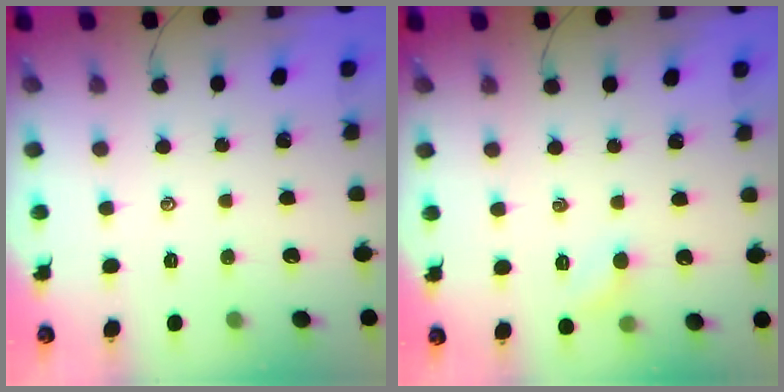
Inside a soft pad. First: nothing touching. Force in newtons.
{"total": 5.0, "press": 4.7, "slide": 1.5}